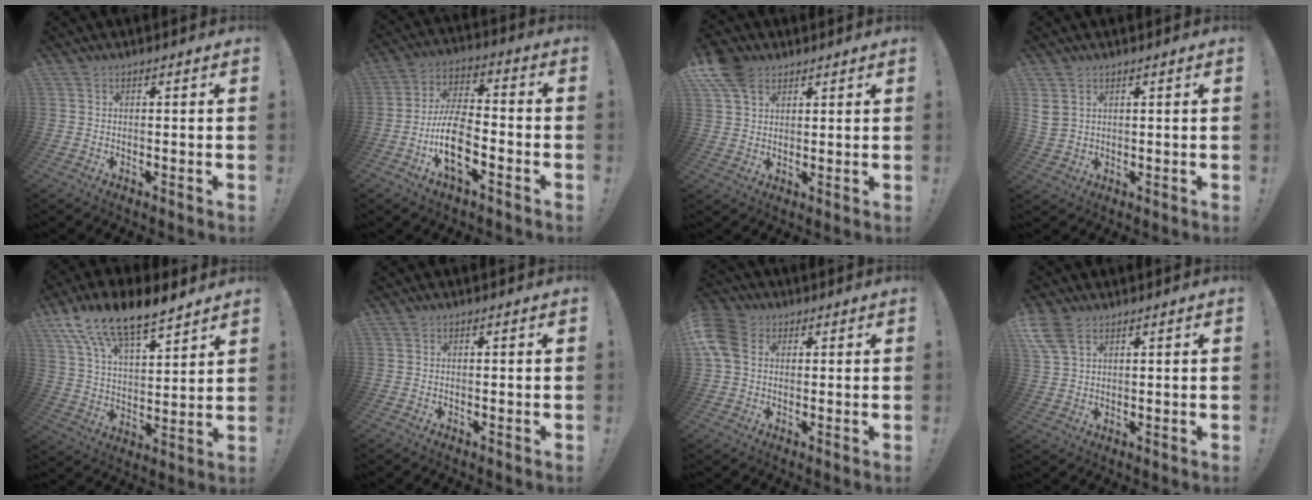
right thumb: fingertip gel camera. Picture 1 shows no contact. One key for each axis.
{"total": 14.5, "fx": -5.7, "fy": 7.0, "fz": 11.4, "tx": -0.227, "ty": 0.022, "tz": -0.095}
{"total": 8.3, "fx": 5.0, "fy": 5.4, "fz": 3.9, "tx": -0.067, "ty": -0.017, "tz": 0.099}
{"total": 4.0, "fx": 1.9, "fy": 2.8, "fz": 2.2, "tx": -0.053, "ty": -0.001, "tz": 0.039}
{"total": 15.3, "fx": 12.1, "fy": 5.4, "fz": 7.7, "tx": -0.154, "ty": -0.084, "tz": 0.221}
{"total": 0.0}
{"total": 9.5, "fx": 2.3, "fy": 6.9, "fz": 6.2, "tx": -0.134, "ty": 0.000, "tz": 0.048}
{"total": 6.5, "fx": 3.7, "fy": 3.5, "fz": 4.0, "tx": -0.081, "ty": -0.012, "tz": 0.075}